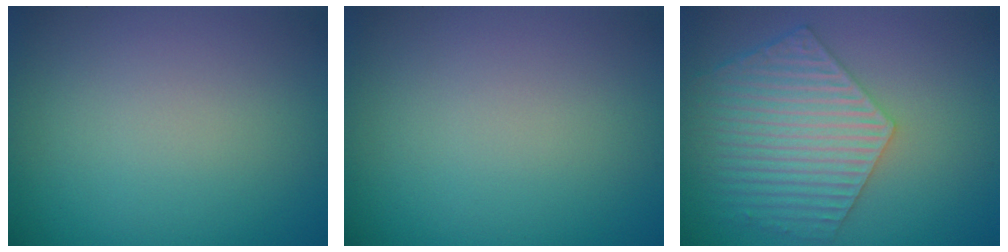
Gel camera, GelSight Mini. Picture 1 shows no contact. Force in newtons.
{"total": 0.0}
{"total": 6.5, "press": 5.0, "slide": 4.2}